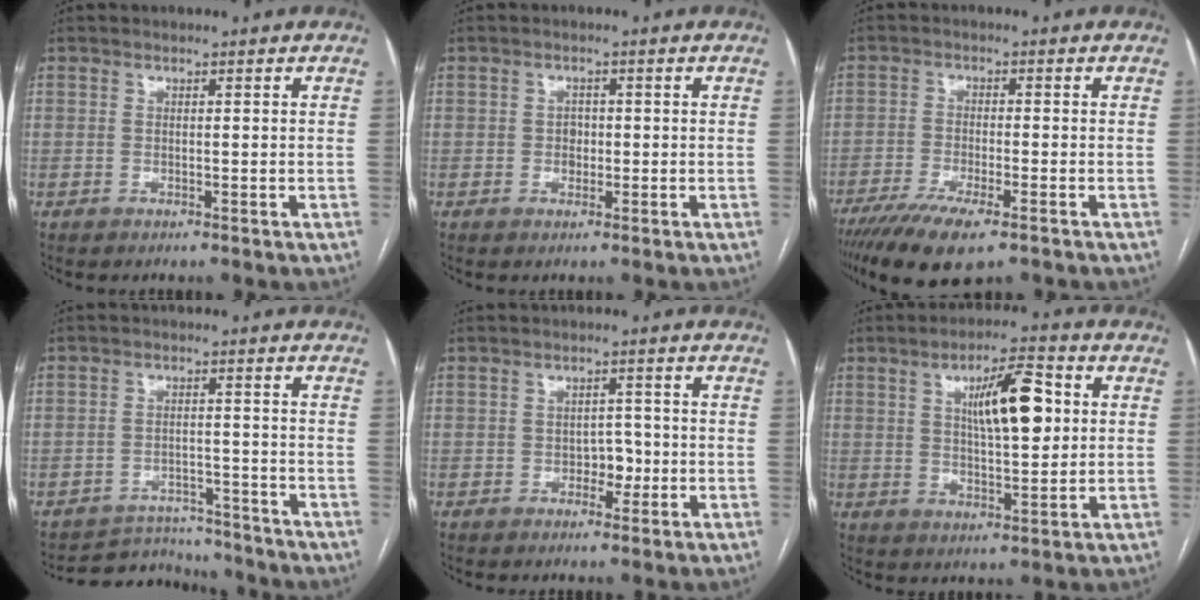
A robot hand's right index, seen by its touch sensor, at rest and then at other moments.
{"total": 1.8, "force": [-0.2, 1.4, 1.0], "torque": [-0.012, 0.004, -0.002]}
{"total": 10.5, "force": [-7.2, 2.0, 7.4], "torque": [-0.121, -0.023, -0.115]}
{"total": 7.5, "force": [-7.1, 1.9, -0.9], "torque": [0.020, 0.017, -0.105]}
{"total": 2.9, "force": [-0.9, 1.9, 2.0], "torque": [-0.021, 0.007, -0.012]}
{"total": 10.4, "force": [2.6, 2.7, 9.7], "torque": [-0.161, 0.013, 0.043]}